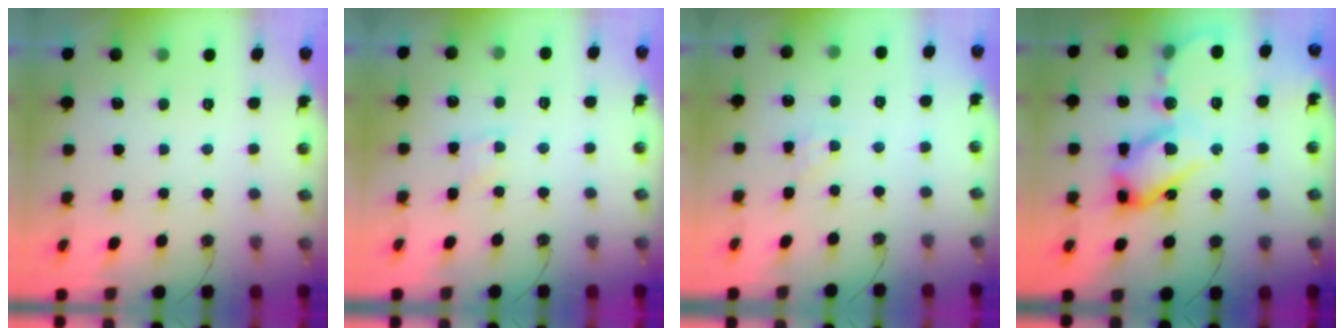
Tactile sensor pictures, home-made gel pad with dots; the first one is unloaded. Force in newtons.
{"total": 4.7, "press": 4.6, "slide": 0.5}
{"total": 1.6, "press": 1.6, "slide": 0.2}
{"total": 21.1, "press": 21.0, "slide": 2.3}